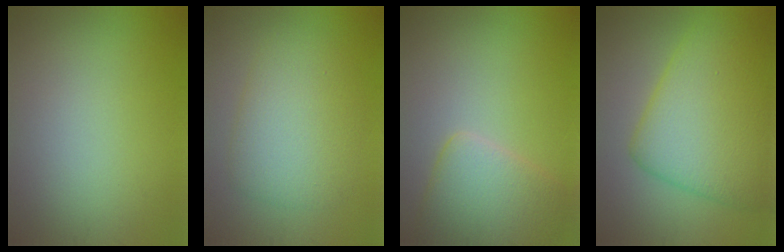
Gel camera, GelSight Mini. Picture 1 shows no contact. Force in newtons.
{"total": 5.0, "press": 5.0, "slide": 0.2}
{"total": 4.3, "press": 4.3, "slide": 0.2}
{"total": 9.0, "press": 9.0, "slide": 0.1}